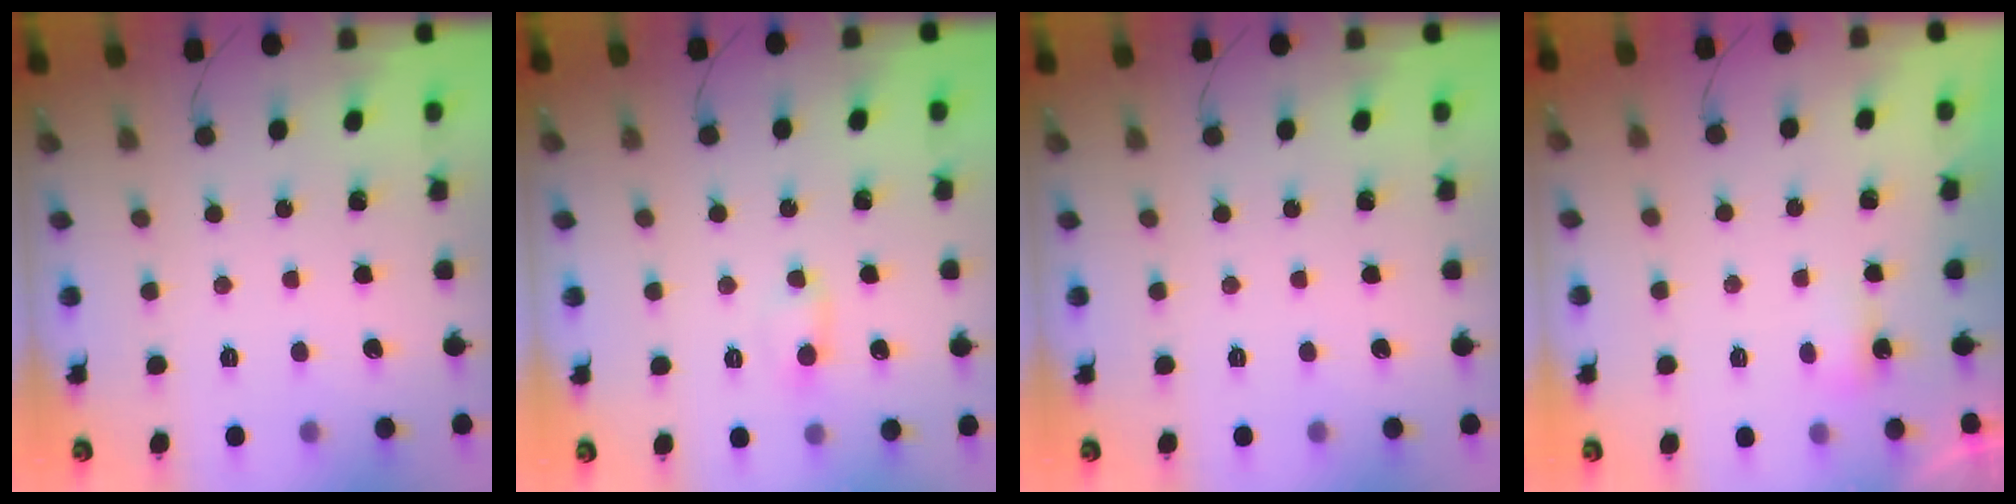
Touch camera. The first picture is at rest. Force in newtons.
{"total": 2.5, "press": 2.4, "slide": 0.8}
{"total": 0.0}
{"total": 2.3, "press": 2.1, "slide": 0.8}